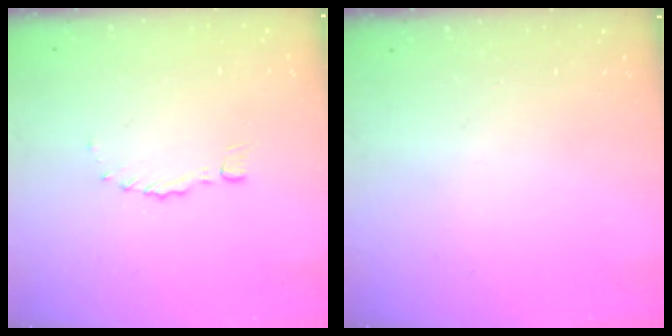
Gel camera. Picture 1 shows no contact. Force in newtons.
{"total": 0.0}